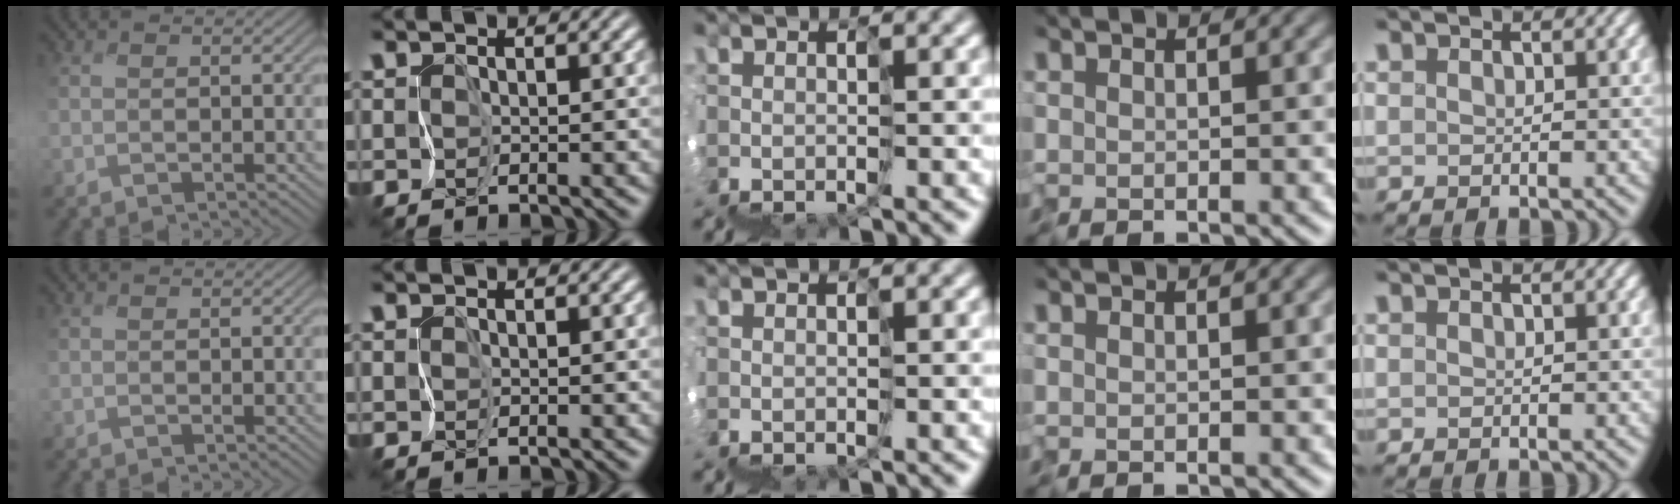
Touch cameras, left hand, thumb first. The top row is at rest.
{}